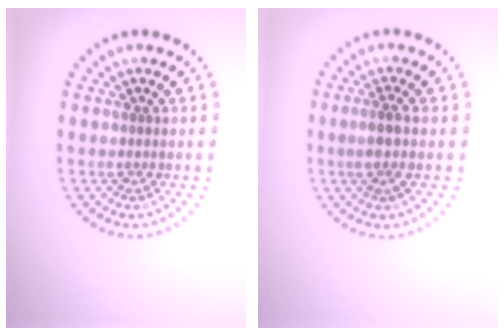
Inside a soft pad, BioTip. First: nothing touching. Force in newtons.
{"total": 1.5, "press": 1.2, "slide": 0.9}